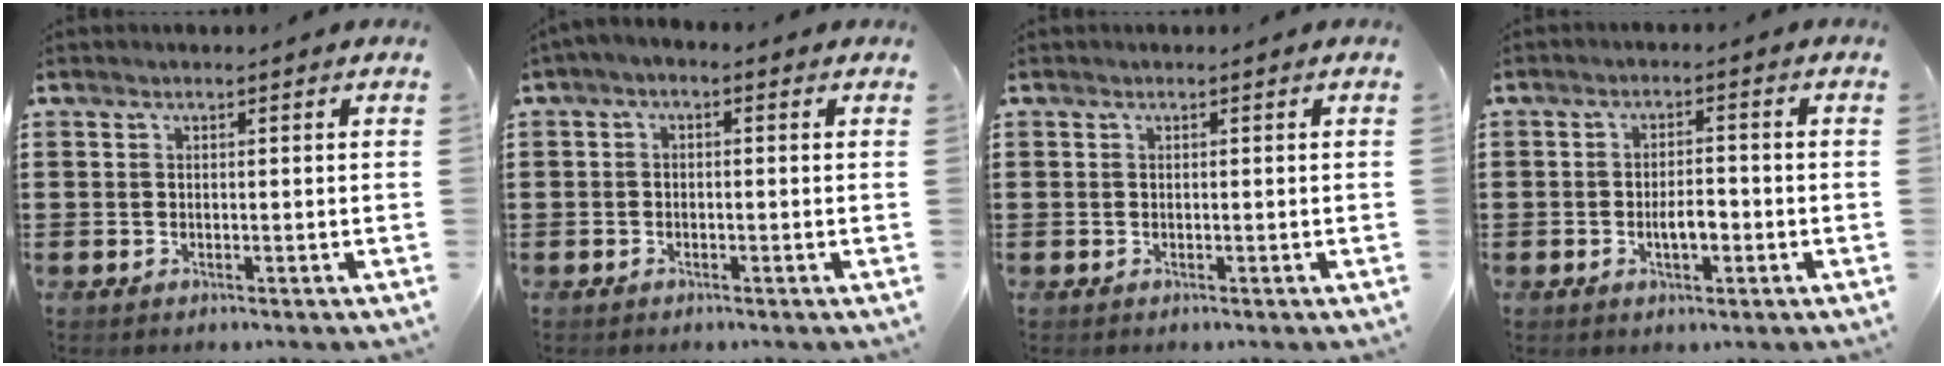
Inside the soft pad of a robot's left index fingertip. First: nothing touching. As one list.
[{"total": 1.3, "force": [-1.1, 0.3, 0.6], "torque": [-0.012, -0.001, -0.021]}, {"total": 0.0}, {"total": 3.8, "force": [-1.0, 1.5, 3.3], "torque": [-0.060, 0.005, -0.019]}]